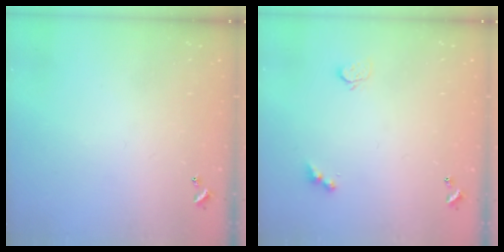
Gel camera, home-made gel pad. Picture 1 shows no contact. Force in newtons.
{"total": 3.0, "press": 3.0, "slide": 0.5}